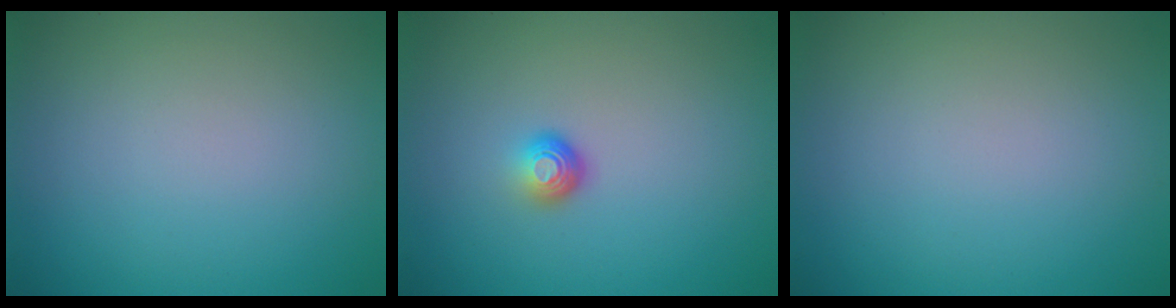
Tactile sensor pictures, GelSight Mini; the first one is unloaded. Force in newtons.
{"total": 1.8, "press": 1.1, "slide": 1.4}
{"total": 0.0}